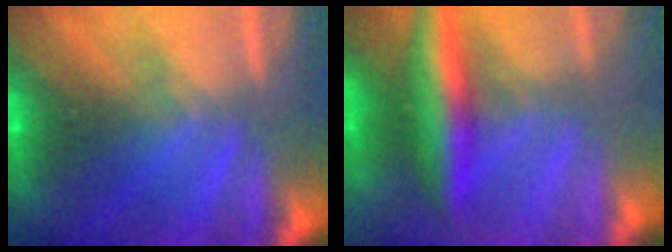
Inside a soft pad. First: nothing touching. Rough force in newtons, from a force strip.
{"total": 6.2}